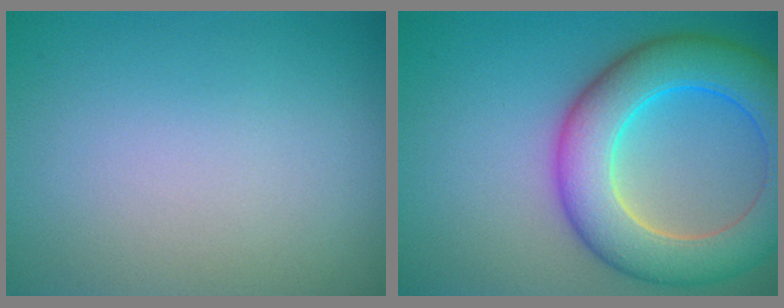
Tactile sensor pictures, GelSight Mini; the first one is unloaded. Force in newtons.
{"total": 9.3, "press": 9.3, "slide": 0.3}